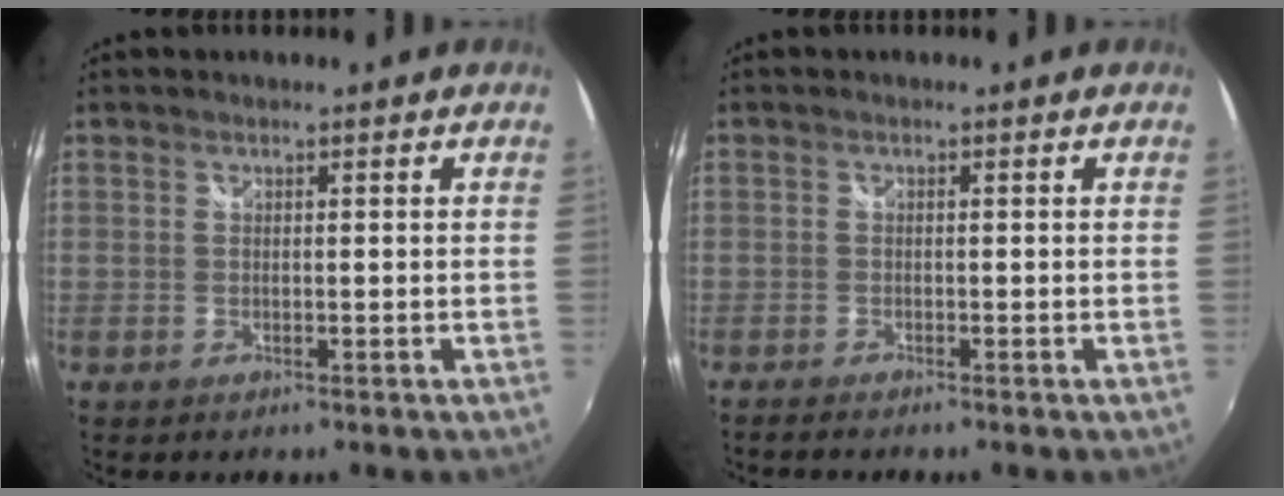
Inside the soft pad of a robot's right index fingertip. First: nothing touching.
{"total": 1.8, "force": [-1.7, 0.2, 0.5], "torque": [-0.013, -0.013, -0.030]}